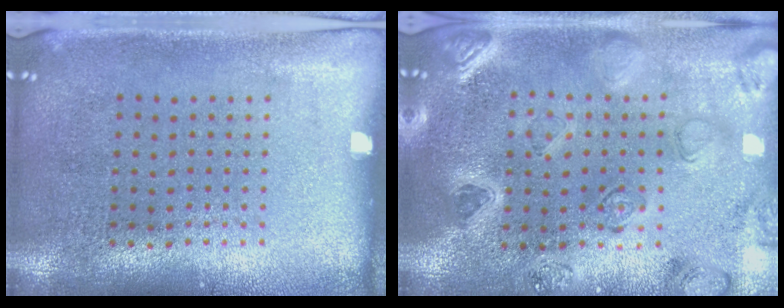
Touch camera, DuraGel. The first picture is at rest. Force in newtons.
{"total": 1.4, "press": 1.4, "slide": 0.2}